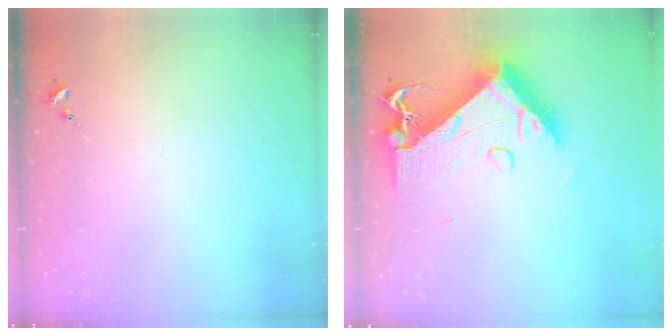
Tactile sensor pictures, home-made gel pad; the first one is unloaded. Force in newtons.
{"total": 15.2, "press": 15.1, "slide": 1.3}